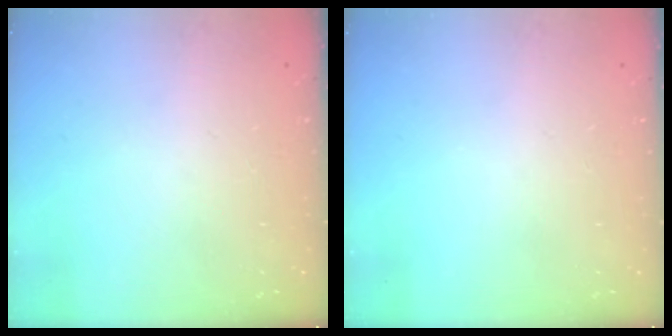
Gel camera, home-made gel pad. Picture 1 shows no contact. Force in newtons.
{"total": 0.0}